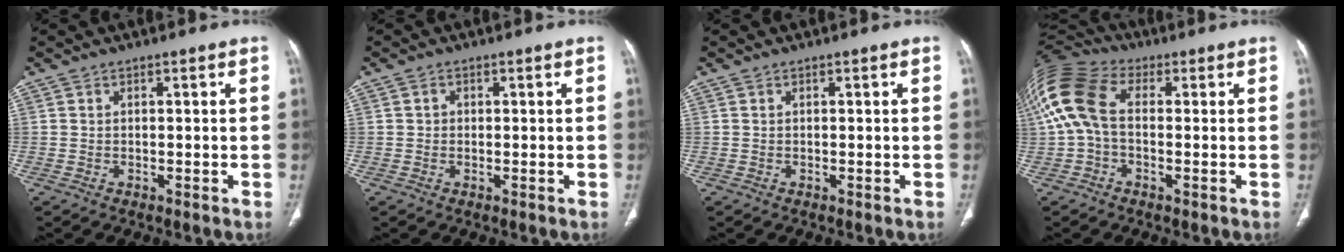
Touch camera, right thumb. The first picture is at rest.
{"total": 1.0, "force": [0.1, 0.9, 0.3], "torque": [-0.002, 0.003, 0.000]}
{"total": 0.0}
{"total": 14.6, "force": [1.0, 9.3, 11.2], "torque": [-0.257, 0.034, 0.010]}